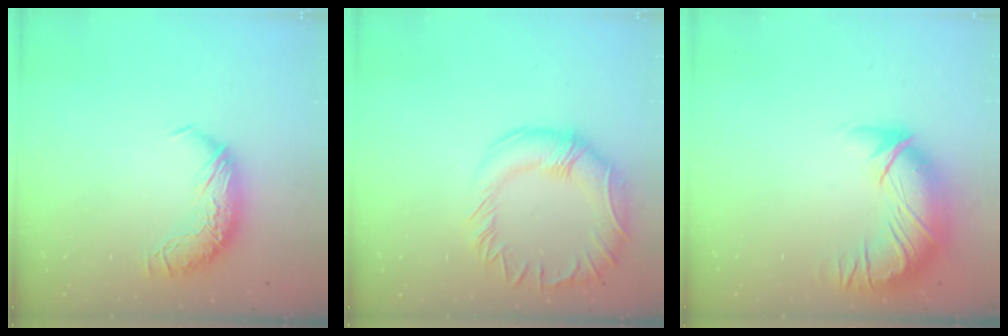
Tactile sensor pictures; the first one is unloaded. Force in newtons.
{"total": 7.3, "press": 6.9, "slide": 2.5}
{"total": 2.8, "press": 0.4, "slide": 2.8}